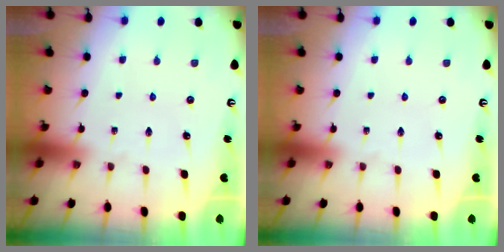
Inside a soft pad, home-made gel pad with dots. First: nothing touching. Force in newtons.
{"total": 0.0}